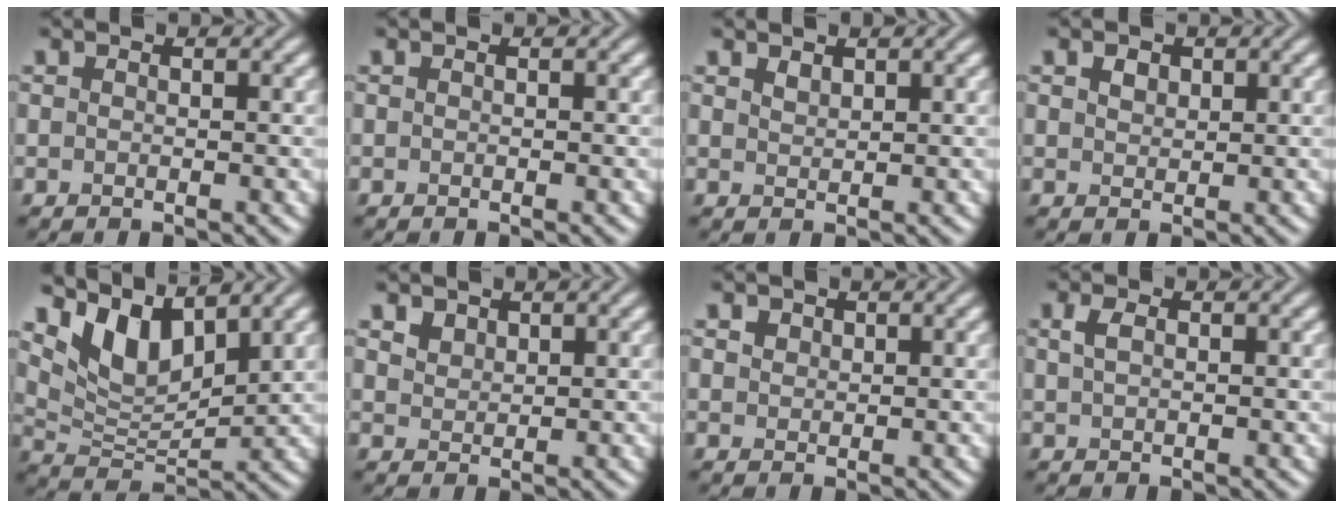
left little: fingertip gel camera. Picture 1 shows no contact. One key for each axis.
{"total": 0.0}
{"total": 1.0, "fx": 0.9, "fy": 0.4, "fz": 0.3, "tx": -0.009, "ty": 0.000, "tz": 0.020}
{"total": 1.2, "fx": 0.7, "fy": 0.8, "fz": 0.5, "tx": -0.011, "ty": 0.001, "tz": 0.013}
{"total": 6.3, "fx": 4.2, "fy": 2.7, "fz": 3.8, "tx": -0.080, "ty": -0.008, "tz": 0.078}
{"total": 1.9, "fx": 1.4, "fy": 1.2, "fz": 0.6, "tx": -0.018, "ty": -0.002, "tz": 0.030}
{"total": 1.9, "fx": 1.2, "fy": 1.3, "fz": 0.7, "tx": -0.018, "ty": 0.004, "tz": 0.018}
{"total": 1.4, "fx": 0.5, "fy": 0.8, "fz": 1.0, "tx": -0.026, "ty": 0.004, "tz": 0.008}